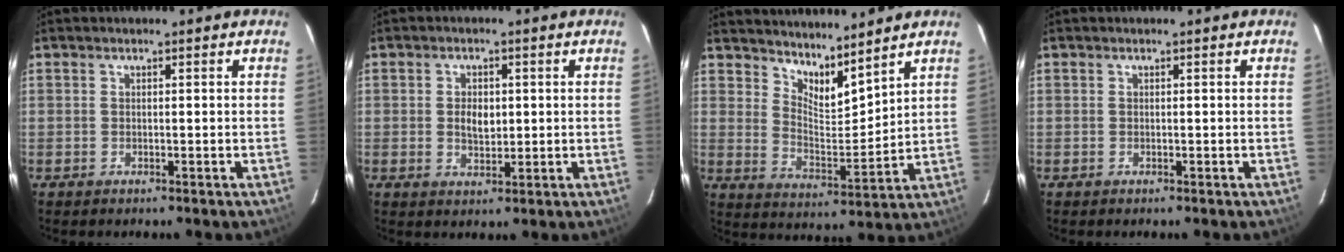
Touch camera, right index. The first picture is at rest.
{"total": 3.8, "force": [0.2, 2.5, 2.9], "torque": [-0.048, 0.001, 0.006]}
{"total": 9.0, "force": [7.8, 1.9, 4.0], "torque": [-0.064, -0.016, 0.138]}
{"total": 0.0}